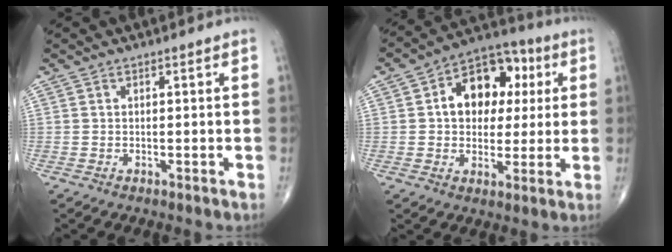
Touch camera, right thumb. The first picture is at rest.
{"total": 14.2, "force": [2.9, 10.0, 9.5], "torque": [-0.096, 0.016, 0.035]}